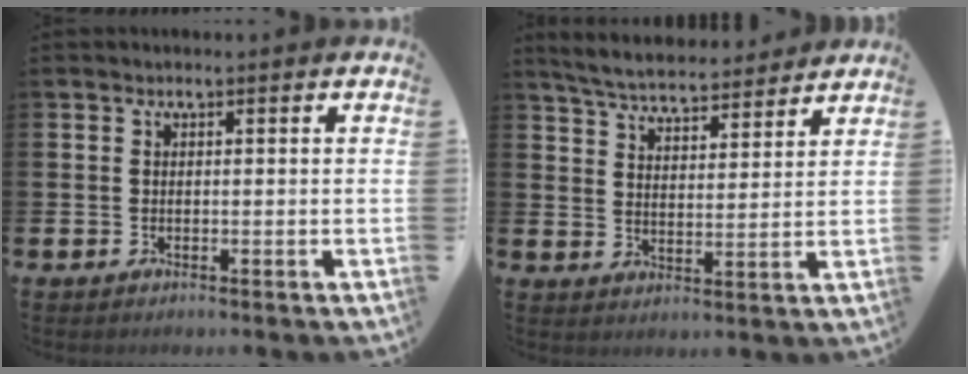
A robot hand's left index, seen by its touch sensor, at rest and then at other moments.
{"total": 5.9, "force": [5.7, 0.9, 1.1], "torque": [-0.046, -0.030, 0.101]}